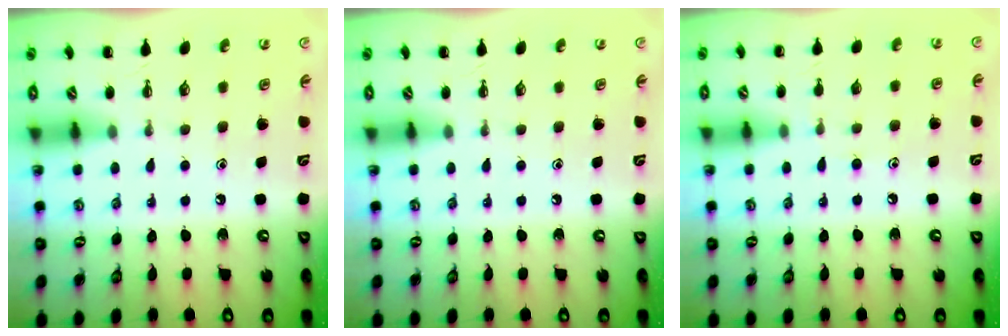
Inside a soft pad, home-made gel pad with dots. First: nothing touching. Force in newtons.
{"total": 0.0}
{"total": 5.3, "press": 5.0, "slide": 1.9}